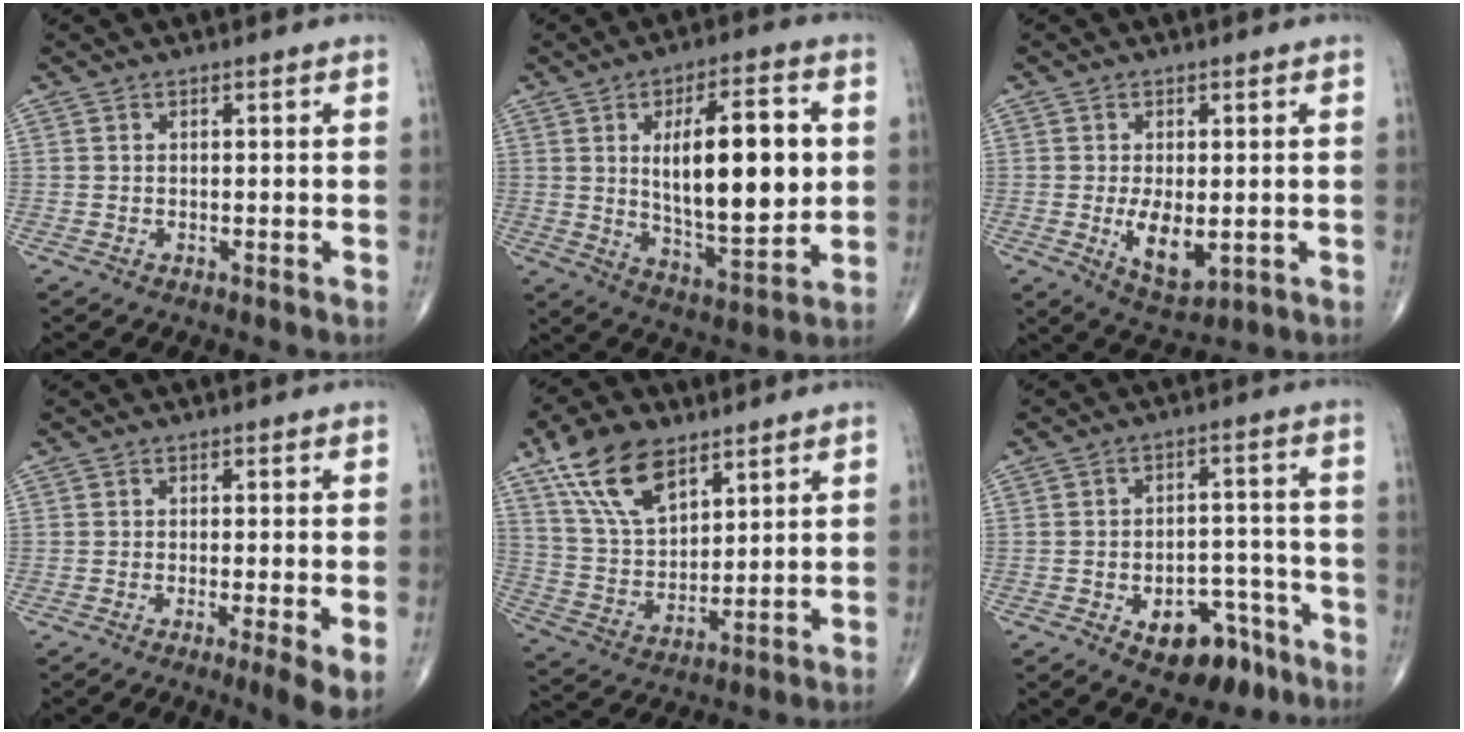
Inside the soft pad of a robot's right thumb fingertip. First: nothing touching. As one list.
[{"total": 19.0, "force": [2.6, 7.2, 17.4], "torque": [-0.246, -0.018, 0.046]}, {"total": 7.0, "force": [-0.9, 3.5, 6.0], "torque": [-0.091, -0.017, -0.005]}, {"total": 5.2, "force": [-1.5, 0.6, 4.9], "torque": [-0.085, -0.016, -0.028]}, {"total": 14.5, "force": [8.7, 7.4, 8.9], "torque": [-0.143, -0.028, 0.168]}, {"total": 11.1, "force": [-6.2, 6.5, 6.5], "torque": [-0.054, 0.053, -0.079]}]